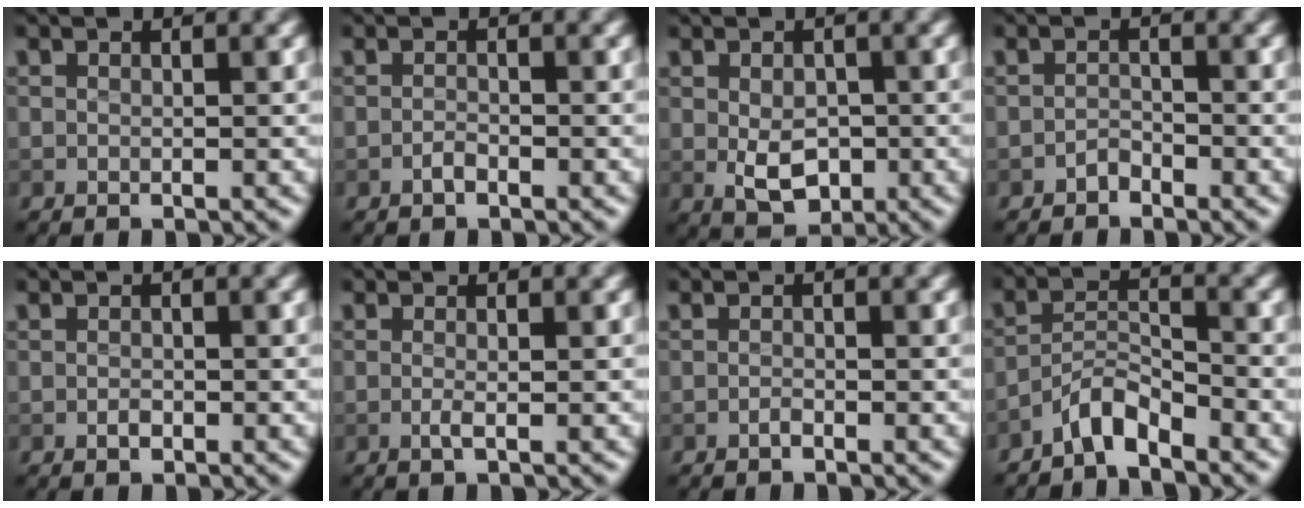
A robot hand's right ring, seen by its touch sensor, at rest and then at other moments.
{"total": 0.8, "force": [-0.6, 0.3, 0.5], "torque": [-0.011, 0.003, -0.012]}
{"total": 3.7, "force": [-0.5, 2.4, 2.8], "torque": [-0.049, -0.004, -0.004]}
{"total": 1.0, "force": [-0.9, 0.4, 0.2], "torque": [-0.003, 0.004, -0.016]}
{"total": 0.7, "force": [-0.3, 0.4, 0.5], "torque": [-0.009, 0.001, -0.004]}
{"total": 1.1, "force": [-0.1, 0.3, 1.1], "torque": [-0.020, -0.002, -0.004]}
{"total": 0.5, "force": [-0.4, 0.2, 0.3], "torque": [-0.007, 0.003, -0.007]}
{"total": 3.0, "force": [-2.6, 0.6, 1.4], "torque": [-0.024, 0.013, -0.054]}